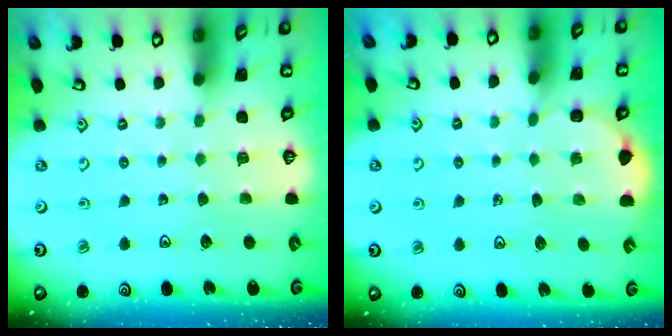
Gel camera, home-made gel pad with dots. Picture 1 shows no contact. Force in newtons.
{"total": 3.0, "press": 2.9, "slide": 0.9}